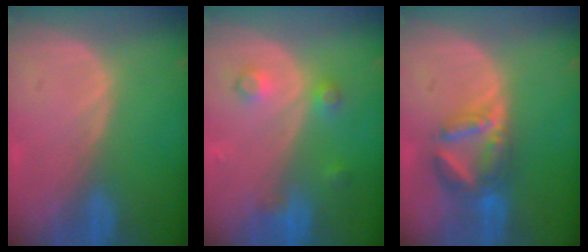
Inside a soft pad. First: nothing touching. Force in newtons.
{"total": 3.7, "press": 3.4, "slide": 1.5}
{"total": 7.2, "press": 6.3, "slide": 3.5}